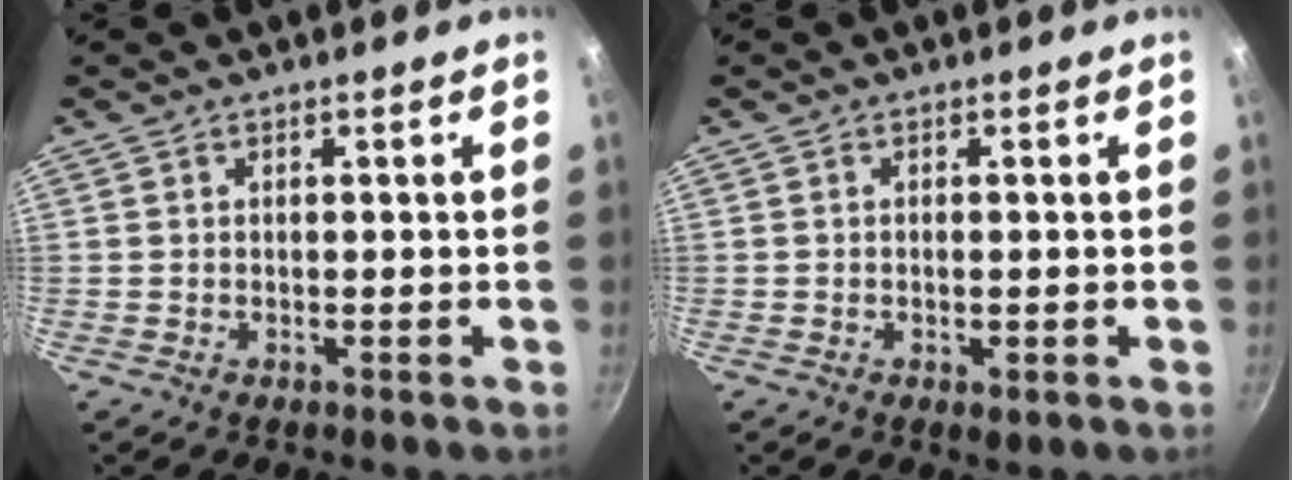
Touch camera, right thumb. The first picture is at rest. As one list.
[{"total": 1.8, "force": [-0.5, 0.6, 1.6], "torque": [-0.030, -0.003, -0.009]}]